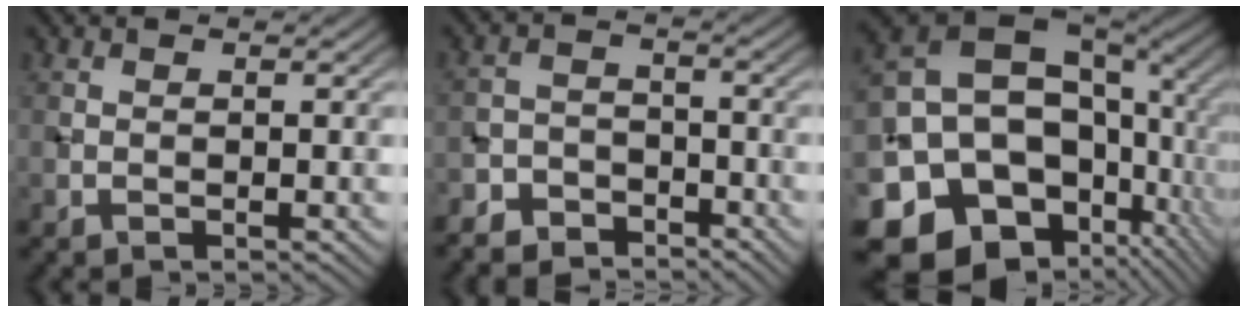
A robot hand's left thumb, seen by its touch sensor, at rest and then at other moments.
{"total": 6.2, "force": [-5.4, 2.8, 1.2], "torque": [-0.020, 0.000, -0.102]}
{"total": 21.4, "force": [-1.4, 17.2, 12.7], "torque": [-0.272, -0.017, 0.000]}